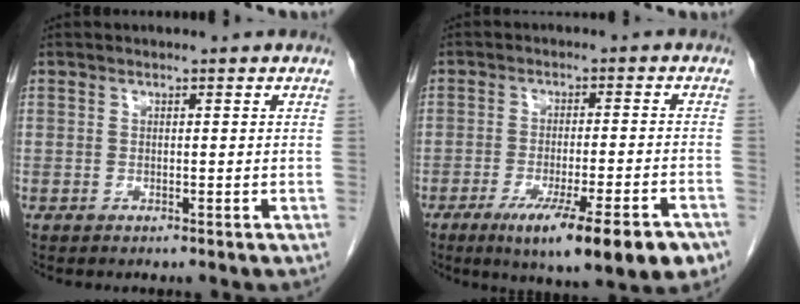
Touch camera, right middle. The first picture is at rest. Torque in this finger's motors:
{"motor_torque": [1.25, -0.89, 0.26, 0.09]}